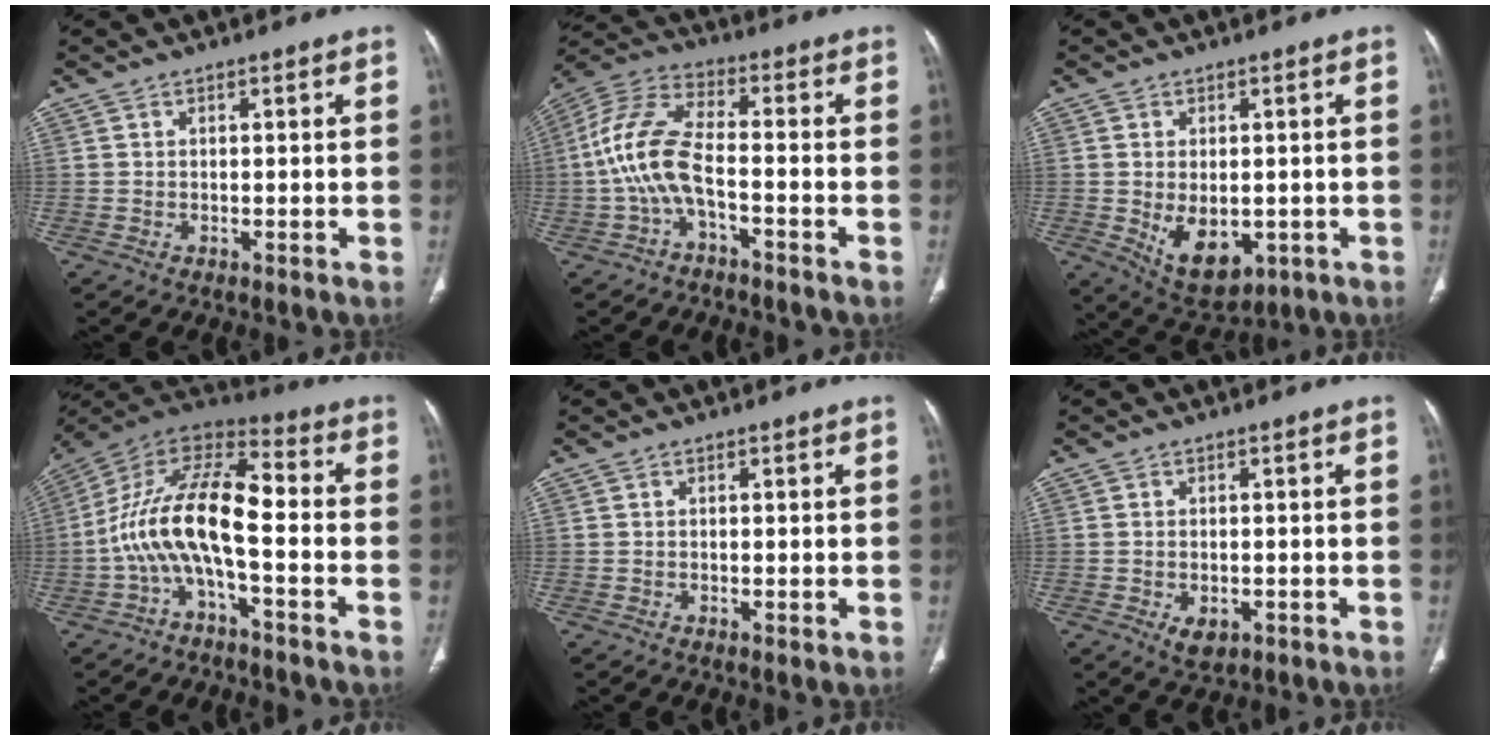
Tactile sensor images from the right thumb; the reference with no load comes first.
{"total": 10.6, "force": [-3.0, 4.3, 9.2], "torque": [-0.204, 0.044, -0.066]}
{"total": 9.3, "force": [-1.7, 5.8, 7.1], "torque": [-0.090, -0.009, -0.005]}
{"total": 14.5, "force": [-3.7, 5.3, 12.9], "torque": [-0.248, 0.078, -0.080]}
{"total": 0.5, "force": [-0.1, 0.2, 0.5], "torque": [-0.014, -0.004, -0.003]}
{"total": 3.5, "force": [-1.3, 2.2, 2.4], "torque": [-0.029, 0.004, -0.011]}